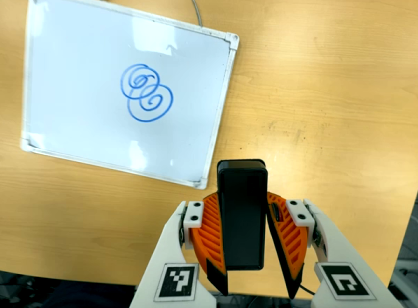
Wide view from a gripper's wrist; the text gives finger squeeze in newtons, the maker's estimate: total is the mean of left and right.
{"total": 6.7, "left": 5.9, "right": 7.4}